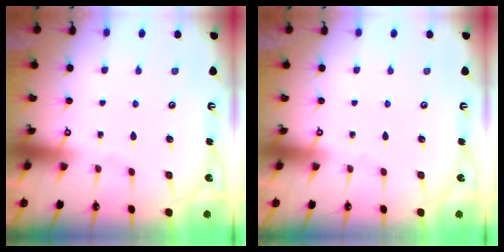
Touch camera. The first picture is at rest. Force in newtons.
{"total": 0.0}